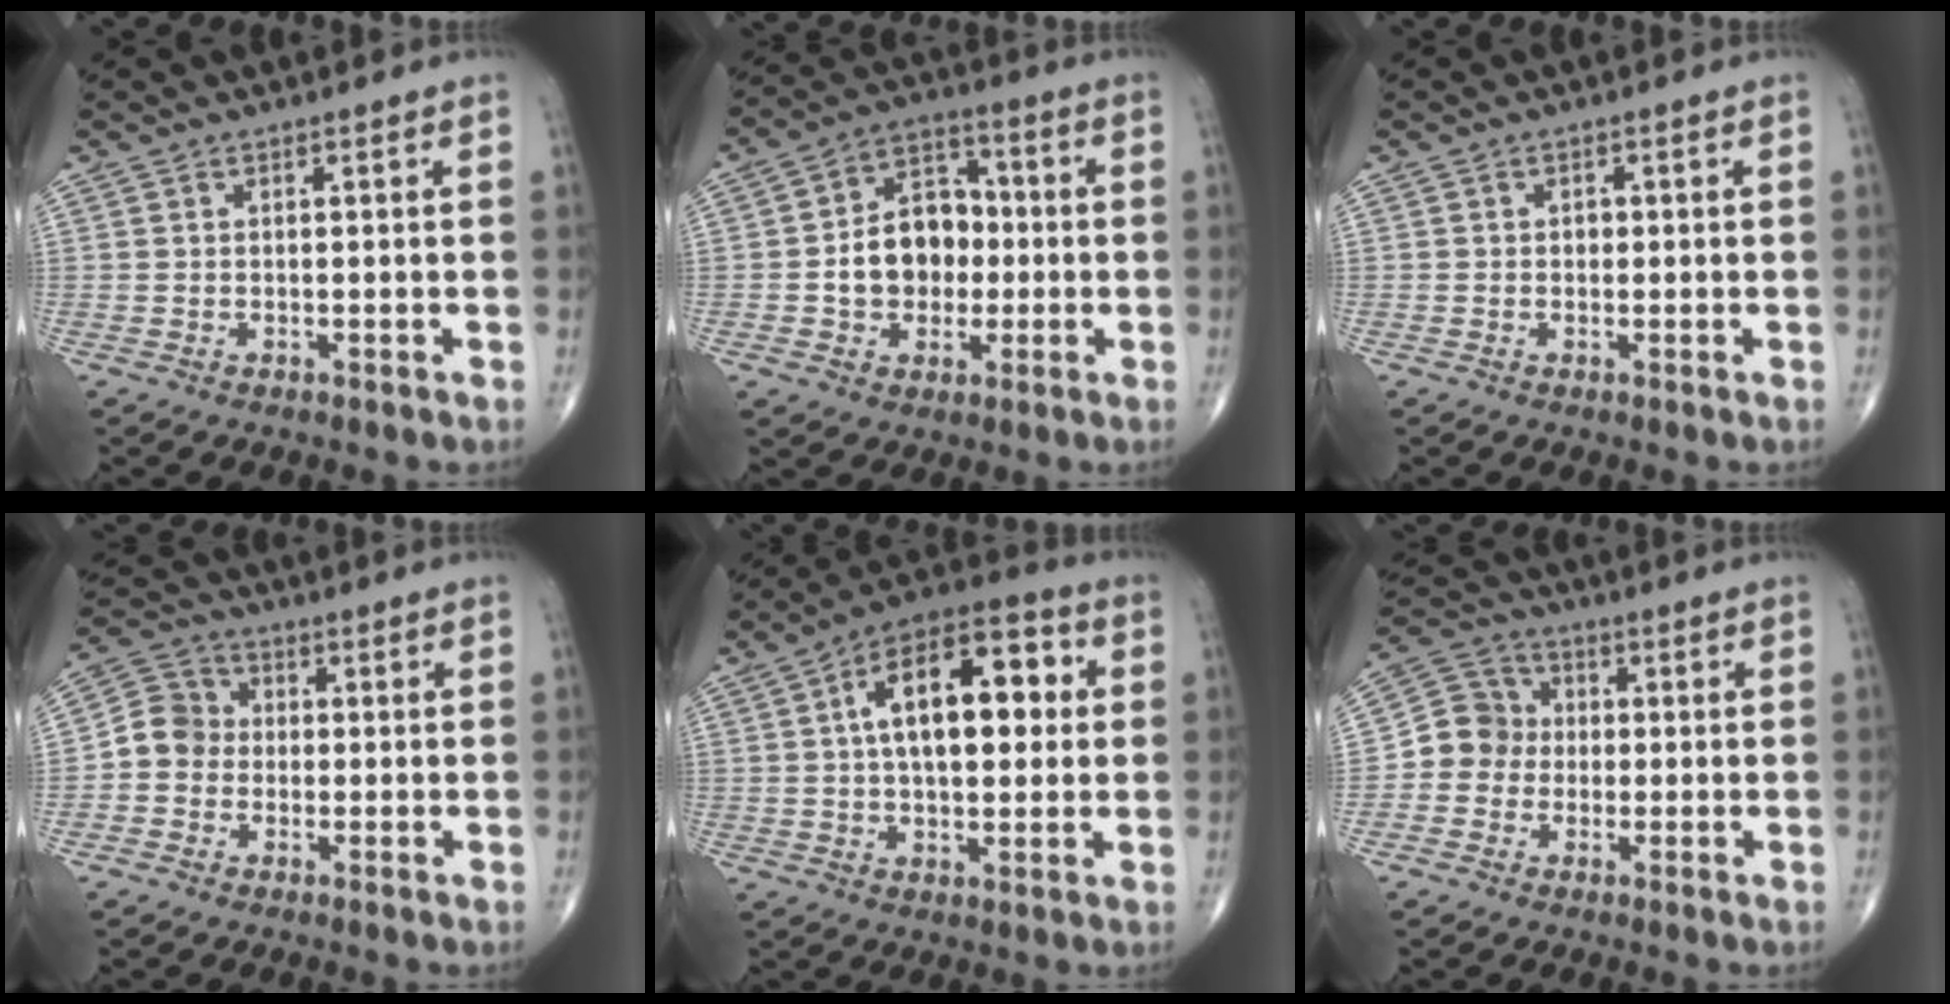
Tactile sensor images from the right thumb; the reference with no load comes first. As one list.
[{"total": 12.2, "force": [-1.0, 9.3, 7.8], "torque": [-0.084, 0.032, -0.023]}, {"total": 1.0, "force": [0.0, 0.8, 0.5], "torque": [-0.001, 0.003, -0.003]}, {"total": 6.6, "force": [-1.0, 6.0, 2.6], "torque": [-0.026, 0.026, -0.035]}, {"total": 17.5, "force": [3.1, 9.0, 14.7], "torque": [-0.208, 0.027, 0.041]}, {"total": 7.8, "force": [-0.9, 7.2, 2.8], "torque": [-0.024, 0.029, -0.031]}]